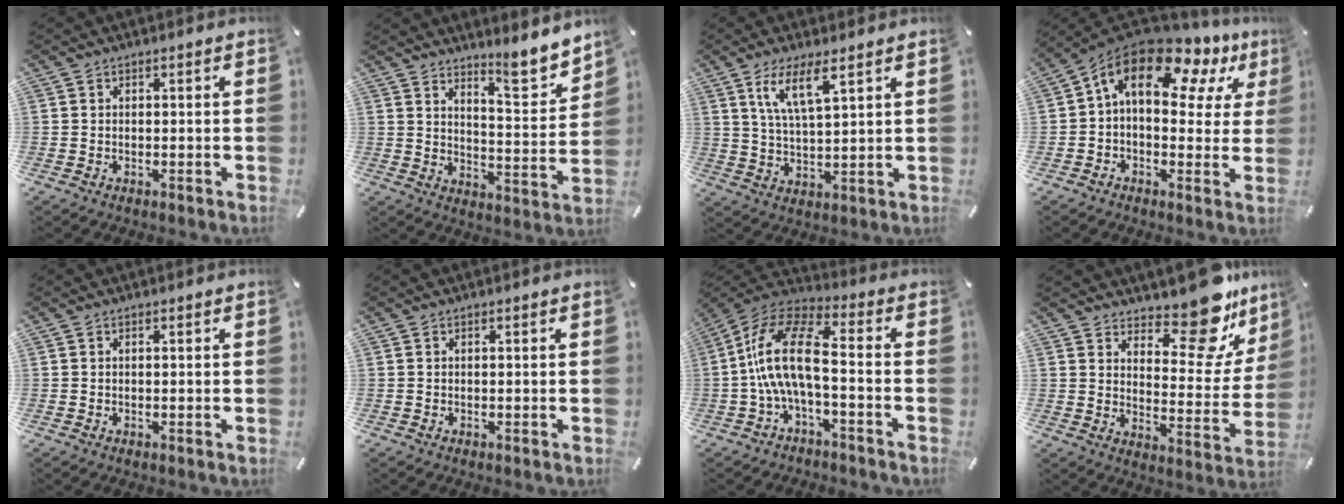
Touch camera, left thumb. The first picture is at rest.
{"total": 10.1, "force": [9.0, 2.5, 3.6], "torque": [-0.037, -0.078, 0.158]}
{"total": 8.5, "force": [5.2, 2.2, 6.4], "torque": [-0.139, -0.007, 0.093]}
{"total": 15.1, "force": [7.9, 7.9, 10.2], "torque": [-0.188, -0.046, 0.133]}
{"total": 0.0}
{"total": 0.0}
{"total": 14.7, "force": [-2.6, 6.4, 13.0], "torque": [-0.271, 0.011, -0.046]}
{"total": 15.7, "force": [12.6, 6.0, 7.2], "torque": [-0.087, -0.117, 0.209]}